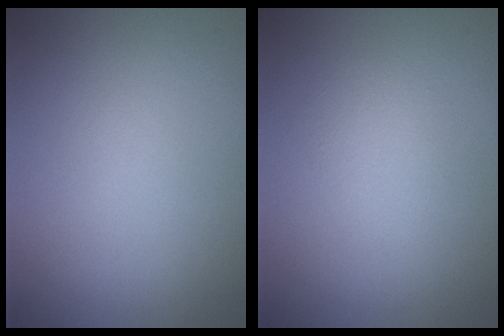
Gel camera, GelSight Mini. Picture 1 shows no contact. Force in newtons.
{"total": 1.5, "press": 1.5, "slide": 0.1}